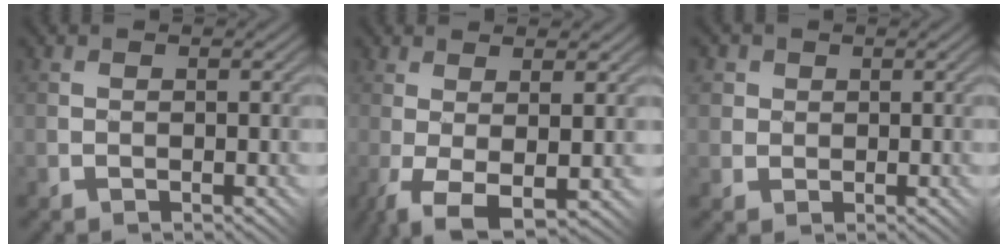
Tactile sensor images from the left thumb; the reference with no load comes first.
{"total": 5.4, "force": [-1.5, 0.8, 5.1], "torque": [-0.100, -0.002, -0.018]}
{"total": 4.2, "force": [1.8, 3.6, 0.8], "torque": [-0.030, 0.011, 0.024]}